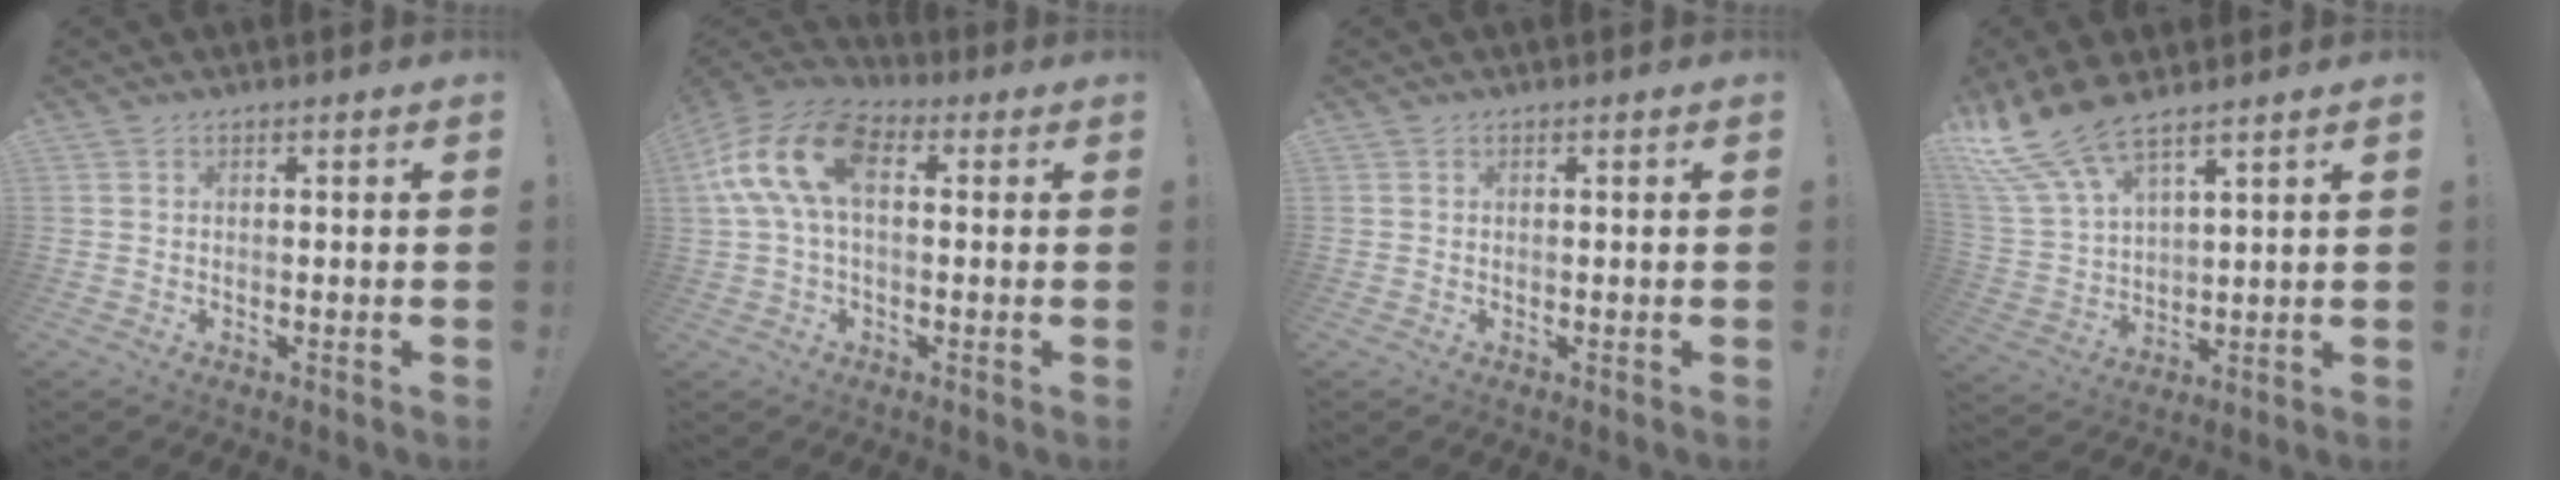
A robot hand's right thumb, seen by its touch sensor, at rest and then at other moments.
{"total": 15.8, "force": [3.6, 9.0, 12.5], "torque": [-0.245, 0.009, 0.063]}
{"total": 0.0}
{"total": 12.5, "force": [10.2, 3.6, 6.3], "torque": [-0.141, -0.058, 0.193]}